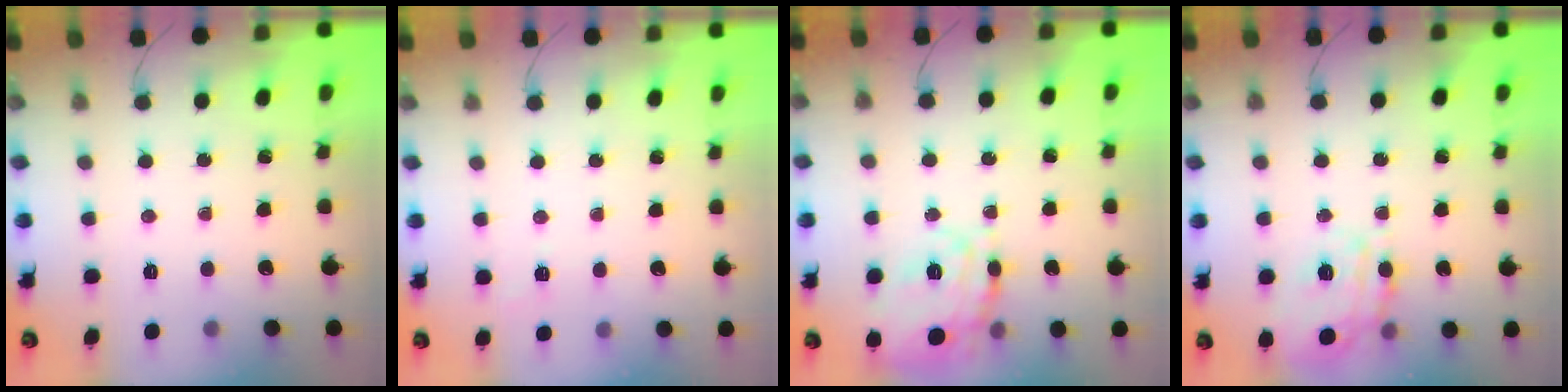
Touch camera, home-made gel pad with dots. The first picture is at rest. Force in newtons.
{"total": 2.7, "press": 2.2, "slide": 1.5}
{"total": 21.4, "press": 21.3, "slide": 1.0}
{"total": 15.4, "press": 15.3, "slide": 1.6}